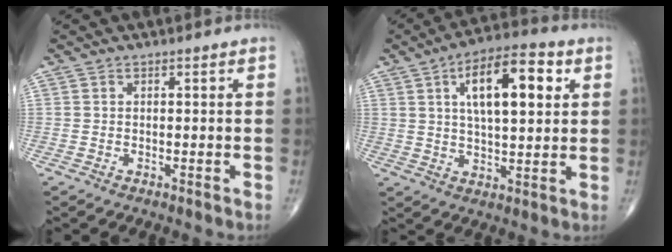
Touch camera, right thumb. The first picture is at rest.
{"total": 14.4, "force": [4.6, 5.8, 12.4], "torque": [-0.183, 0.002, 0.071]}